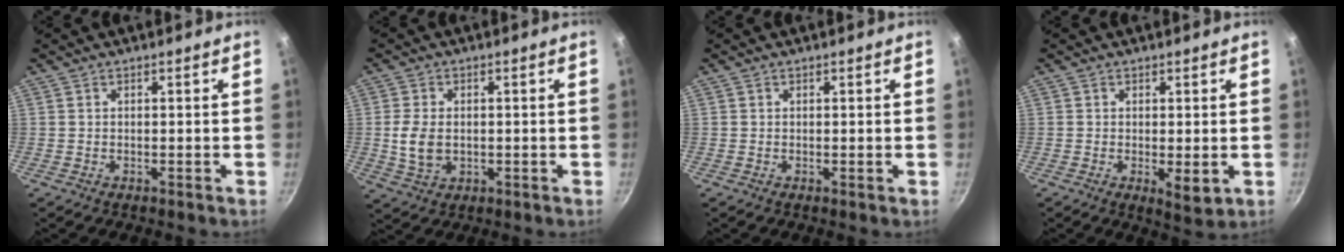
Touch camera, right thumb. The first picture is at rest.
{"total": 6.4, "force": [-0.1, 4.5, 4.6], "torque": [-0.088, 0.000, 0.002]}
{"total": 0.0}
{"total": 4.1, "force": [-0.5, 1.7, 3.7], "torque": [-0.056, -0.013, -0.004]}